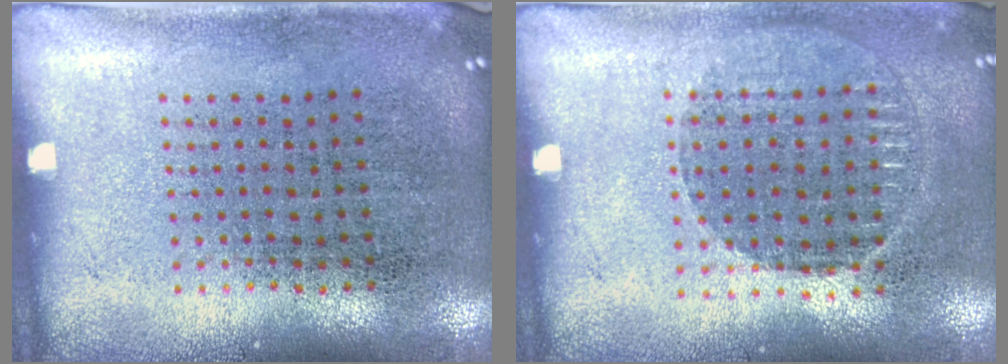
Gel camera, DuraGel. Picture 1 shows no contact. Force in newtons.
{"total": 1.0, "press": 1.0, "slide": 0.2}